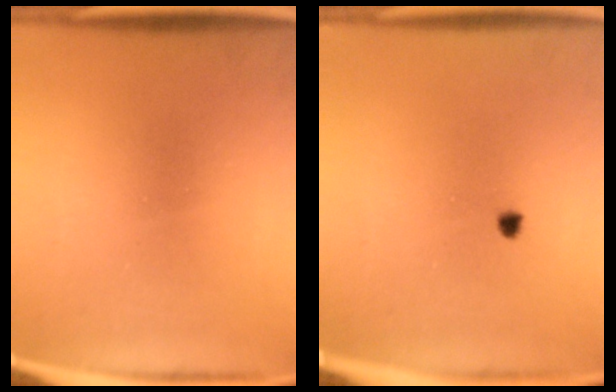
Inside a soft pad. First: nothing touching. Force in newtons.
{"total": 1.0}